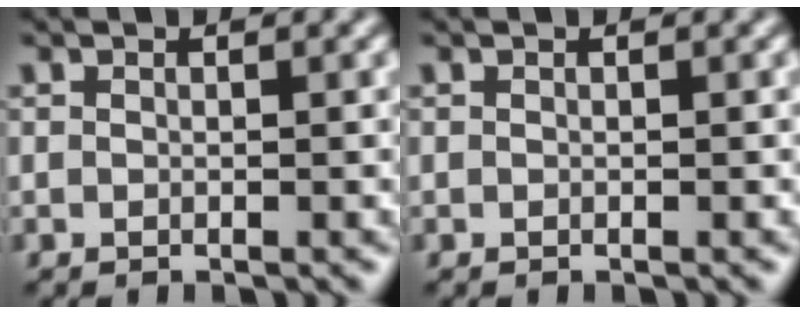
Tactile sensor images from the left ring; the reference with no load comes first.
{"total": 0.0}